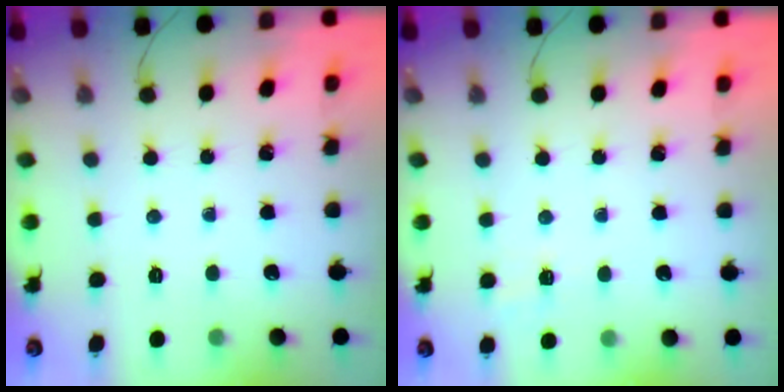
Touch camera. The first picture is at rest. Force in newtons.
{"total": 1.5, "press": 0.2, "slide": 1.5}